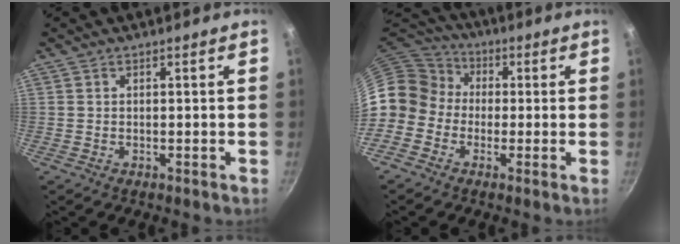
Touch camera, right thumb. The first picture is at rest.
{"total": 12.1, "force": [-0.8, 10.9, 5.2], "torque": [-0.074, 0.042, -0.041]}